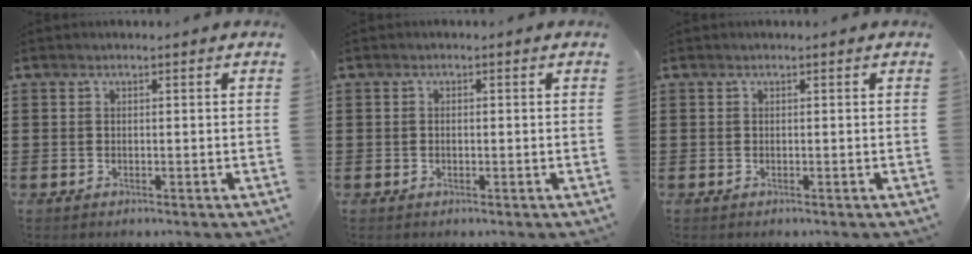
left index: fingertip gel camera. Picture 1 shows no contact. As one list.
[{"total": 0.7, "force": [-0.1, 0.4, 0.6], "torque": [-0.014, -0.001, -0.002]}, {"total": 0.0}]